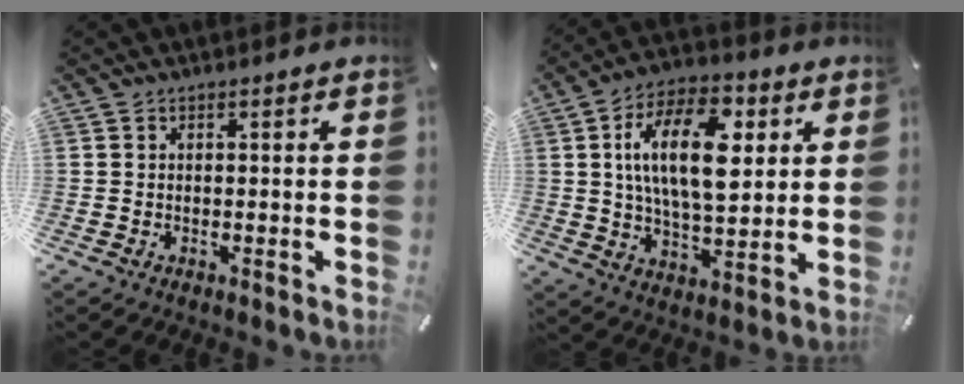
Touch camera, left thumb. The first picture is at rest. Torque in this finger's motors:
{"motor_torque": [2.55, 2.38, 2.16, -0.61, 0.25]}